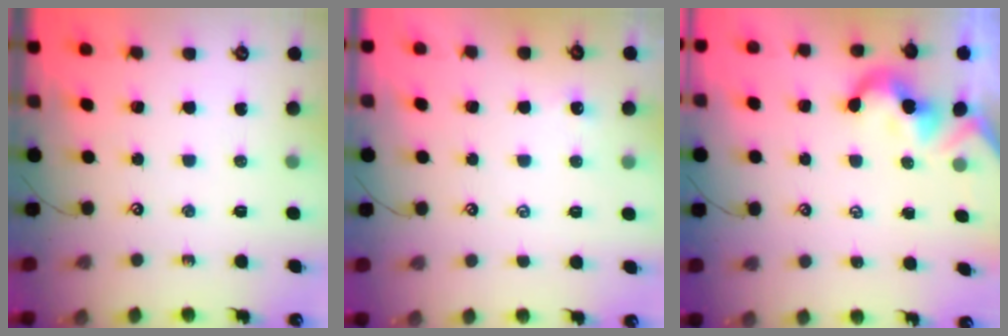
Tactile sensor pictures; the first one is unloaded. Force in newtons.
{"total": 1.9, "press": 1.9, "slide": 0.3}
{"total": 2.2, "press": 2.2, "slide": 0.4}